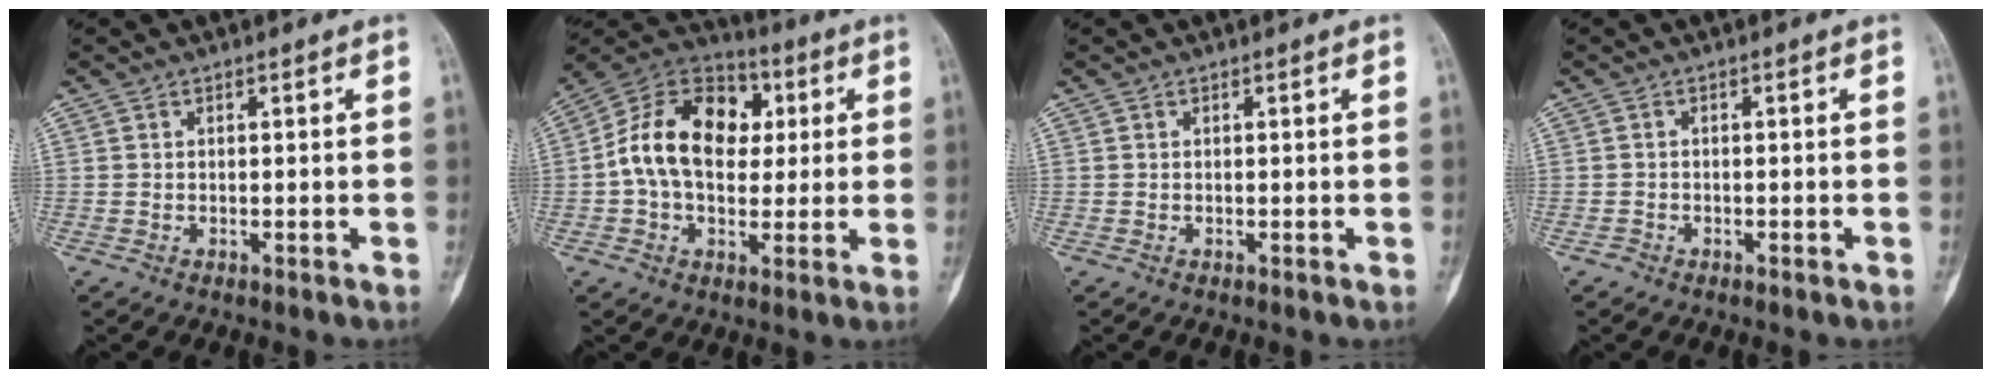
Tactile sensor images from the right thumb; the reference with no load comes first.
{"total": 17.5, "force": [2.0, 12.4, 12.3], "torque": [-0.183, 0.027, 0.024]}
{"total": 0.0}
{"total": 0.8, "force": [-0.6, 0.5, -0.1], "torque": [0.000, 0.003, -0.015]}